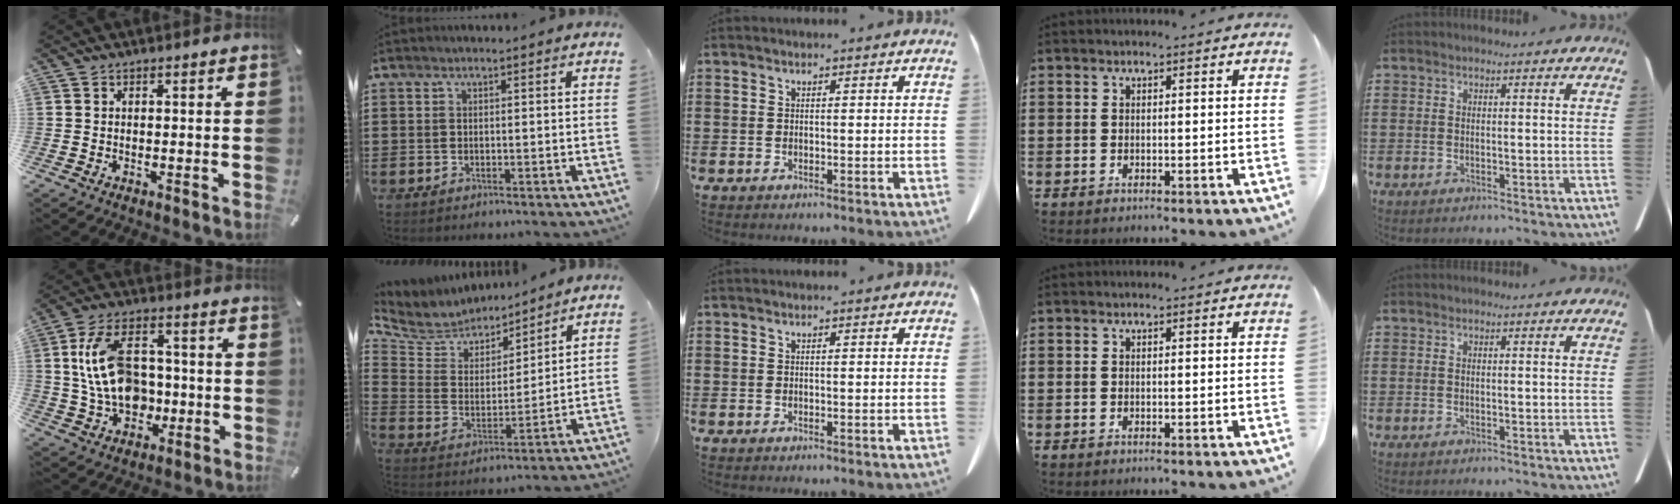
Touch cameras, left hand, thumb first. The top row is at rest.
{"thumb": {"total": 15.7, "force": [0.2, 11.1, 11.1], "torque": [-0.231, 0.011, 0.005]}, "index": {"total": 6.5, "force": [6.1, 2.4, 0.2], "torque": [-0.048, -0.040, 0.106]}}